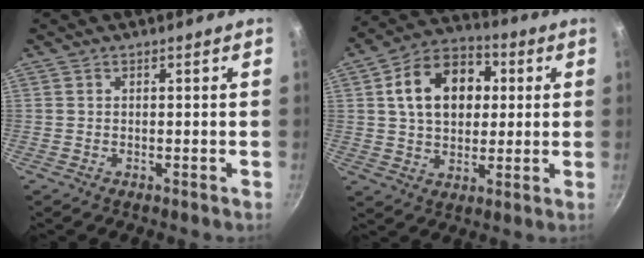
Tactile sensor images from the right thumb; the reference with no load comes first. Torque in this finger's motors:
{"motor_torque": [-0.61, 1.32, 0.20, 0.27, 0.16]}